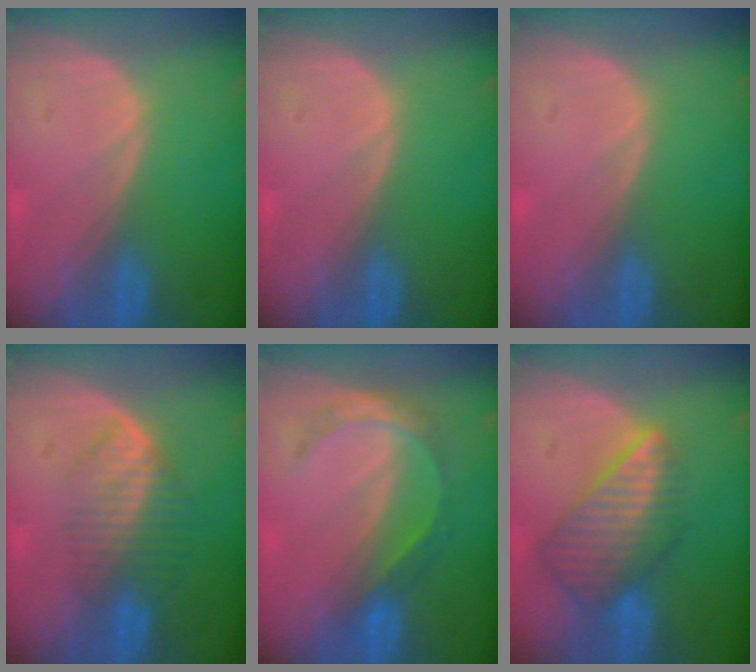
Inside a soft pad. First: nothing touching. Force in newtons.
{"total": 0.0}
{"total": 0.0}
{"total": 6.7, "press": 5.9, "slide": 3.2}
{"total": 5.5, "press": 4.8, "slide": 2.8}
{"total": 8.7, "press": 7.6, "slide": 4.1}